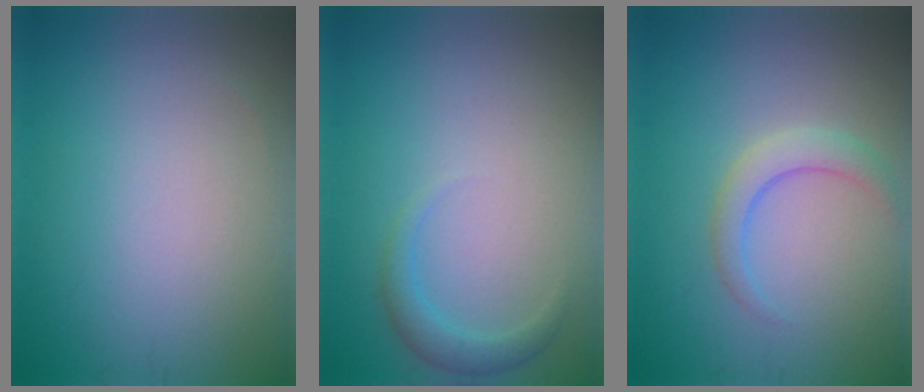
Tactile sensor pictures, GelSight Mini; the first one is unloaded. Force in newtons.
{"total": 1.7, "press": 1.7, "slide": 0.1}
{"total": 2.3, "press": 2.3, "slide": 0.0}